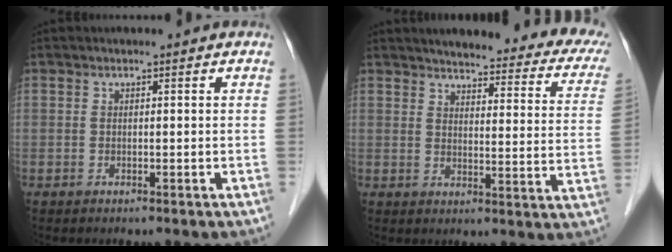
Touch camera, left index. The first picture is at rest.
{"total": 21.1, "force": [18.2, 4.2, 9.9], "torque": [-0.100, -0.032, 0.191]}